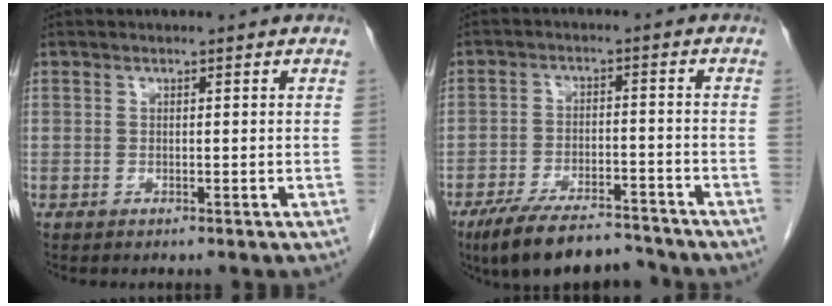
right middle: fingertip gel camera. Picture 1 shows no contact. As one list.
[{"total": 11.0, "force": [-9.5, 2.9, 4.9], "torque": [-0.082, -0.004, -0.154]}]